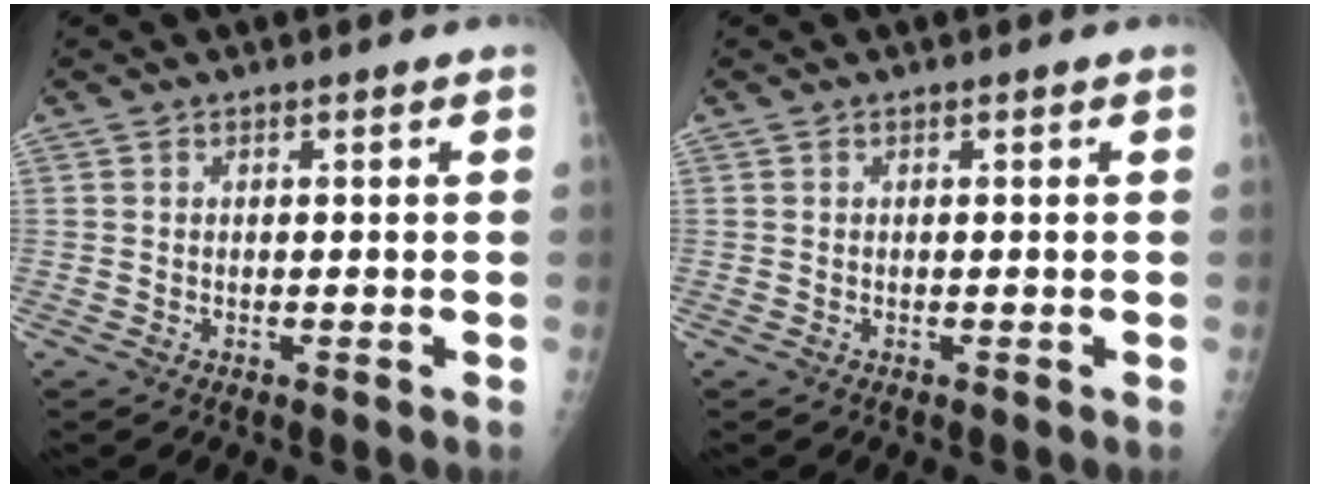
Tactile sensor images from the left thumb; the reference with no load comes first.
{"total": 0.0}